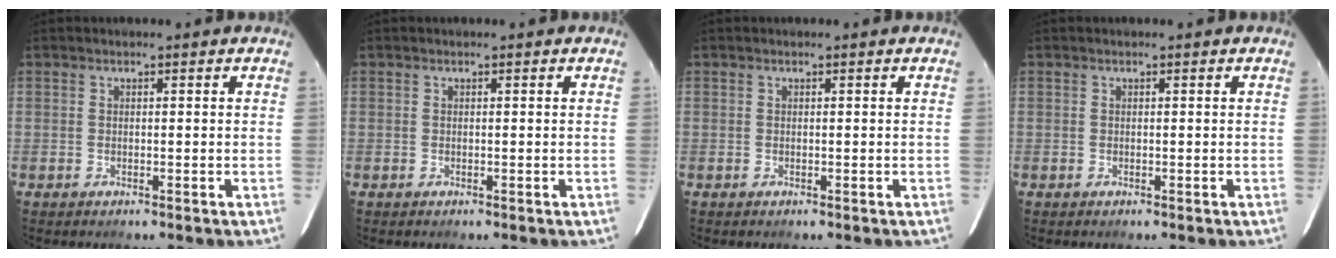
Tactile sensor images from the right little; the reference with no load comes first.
{"total": 0.0}
{"total": 0.0}
{"total": 0.0}